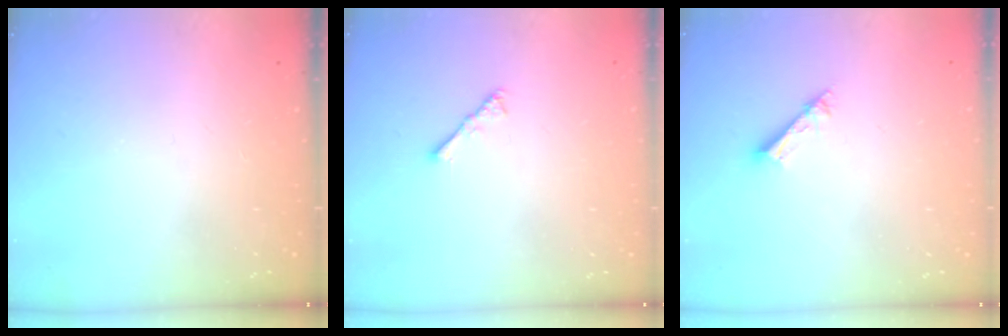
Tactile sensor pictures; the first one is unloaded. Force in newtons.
{"total": 2.1, "press": 2.1, "slide": 0.5}
{"total": 2.5, "press": 2.5, "slide": 0.1}